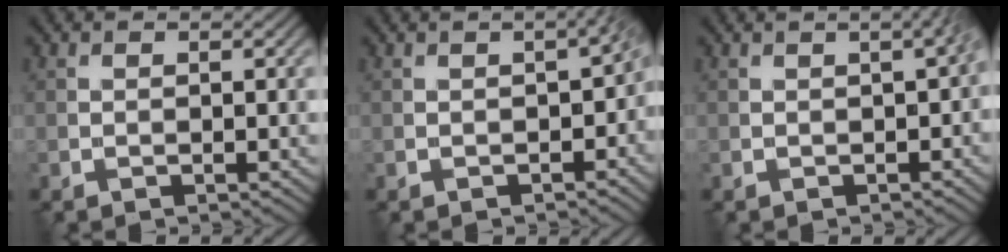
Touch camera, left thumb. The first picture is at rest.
{"total": 2.5, "force": [-0.8, 0.8, 2.3], "torque": [-0.028, -0.005, -0.003]}
{"total": 2.7, "force": [0.1, 0.8, 2.6], "torque": [-0.018, 0.007, 0.004]}